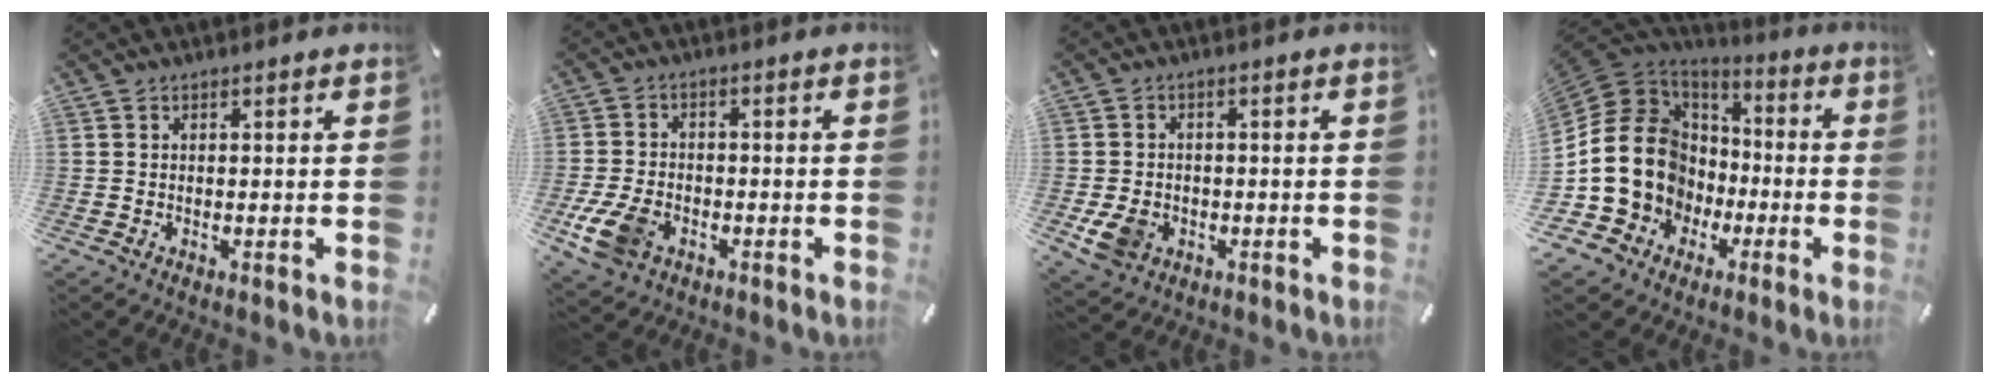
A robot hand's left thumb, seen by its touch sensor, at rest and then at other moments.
{"total": 8.6, "force": [-3.5, 5.9, 5.3], "torque": [-0.125, 0.006, -0.063]}
{"total": 6.3, "force": [-1.8, 5.1, 3.4], "torque": [-0.073, 0.002, -0.032]}
{"total": 18.3, "force": [-1.8, 16.6, 7.6], "torque": [-0.170, -0.007, -0.008]}